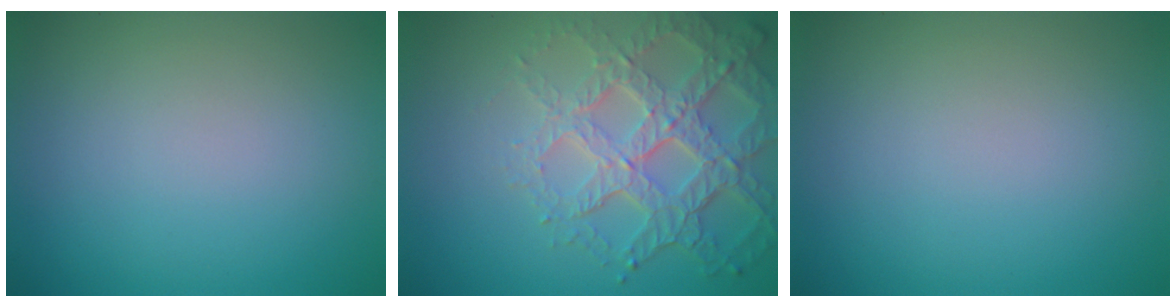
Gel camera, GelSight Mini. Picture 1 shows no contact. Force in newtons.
{"total": 6.7, "press": 4.9, "slide": 4.5}
{"total": 0.0}